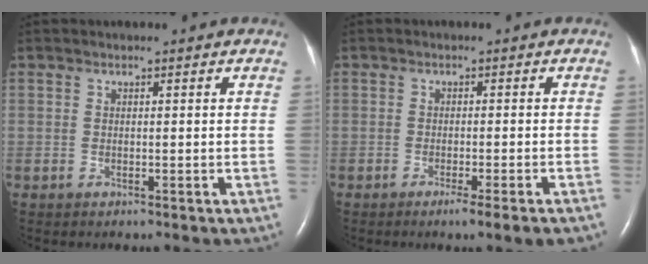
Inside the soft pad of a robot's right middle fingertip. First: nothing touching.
{"total": 3.9, "force": [-2.5, -0.4, 3.0], "torque": [-0.036, -0.010, -0.034]}